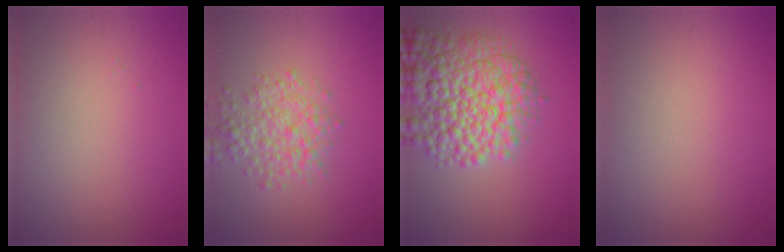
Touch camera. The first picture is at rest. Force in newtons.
{"total": 3.5, "press": 3.5, "slide": 0.1}
{"total": 8.7, "press": 8.7, "slide": 0.3}
{"total": 0.0}